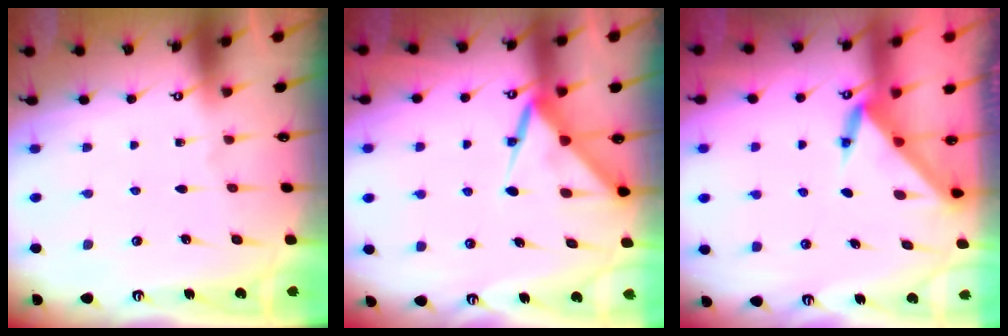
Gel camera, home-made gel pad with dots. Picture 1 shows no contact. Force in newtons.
{"total": 7.3, "press": 7.3, "slide": 0.7}
{"total": 3.3, "press": 3.3, "slide": 0.2}